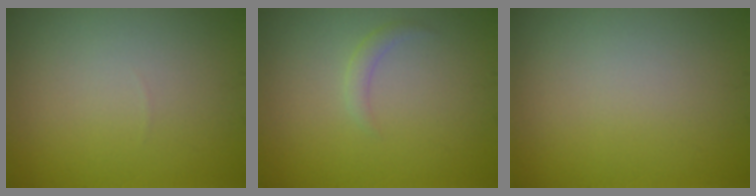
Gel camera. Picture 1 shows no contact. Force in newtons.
{"total": 1.1, "press": 1.1, "slide": 0.1}
{"total": 0.0}